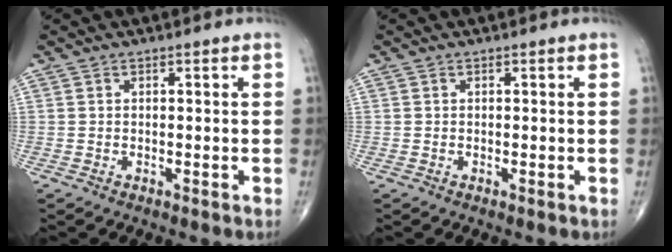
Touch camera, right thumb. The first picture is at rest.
{"total": 0.0}